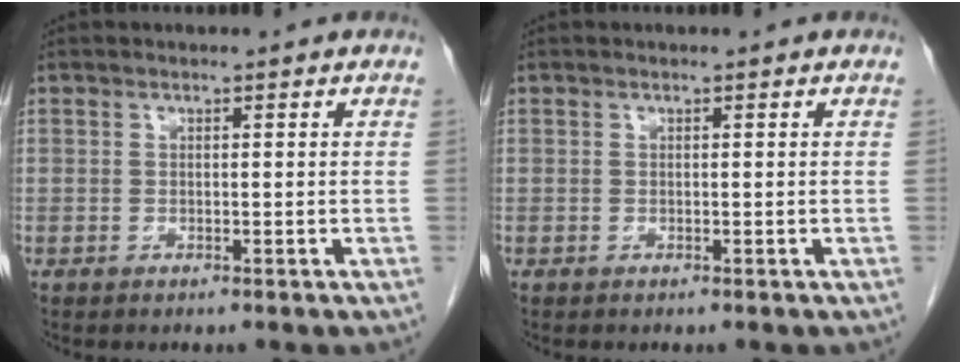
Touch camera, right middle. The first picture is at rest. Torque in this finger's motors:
{"motor_torque": [-0.05, -0.01, 0.00, 0.00]}